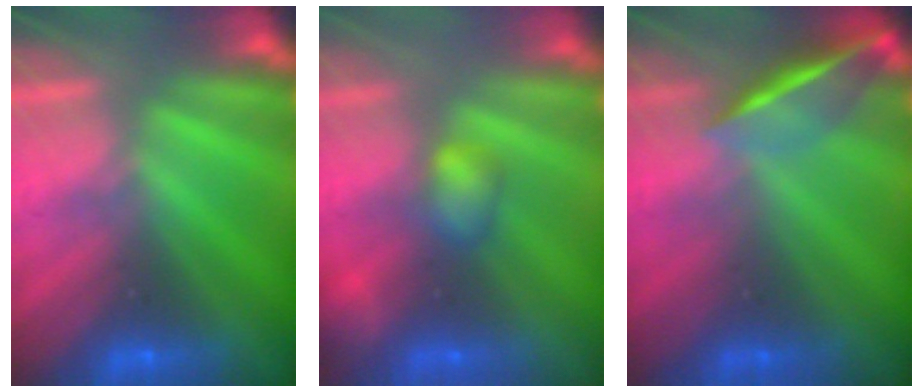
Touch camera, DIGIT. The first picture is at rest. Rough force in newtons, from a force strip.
{"total": 2.9}
{"total": 3.7}